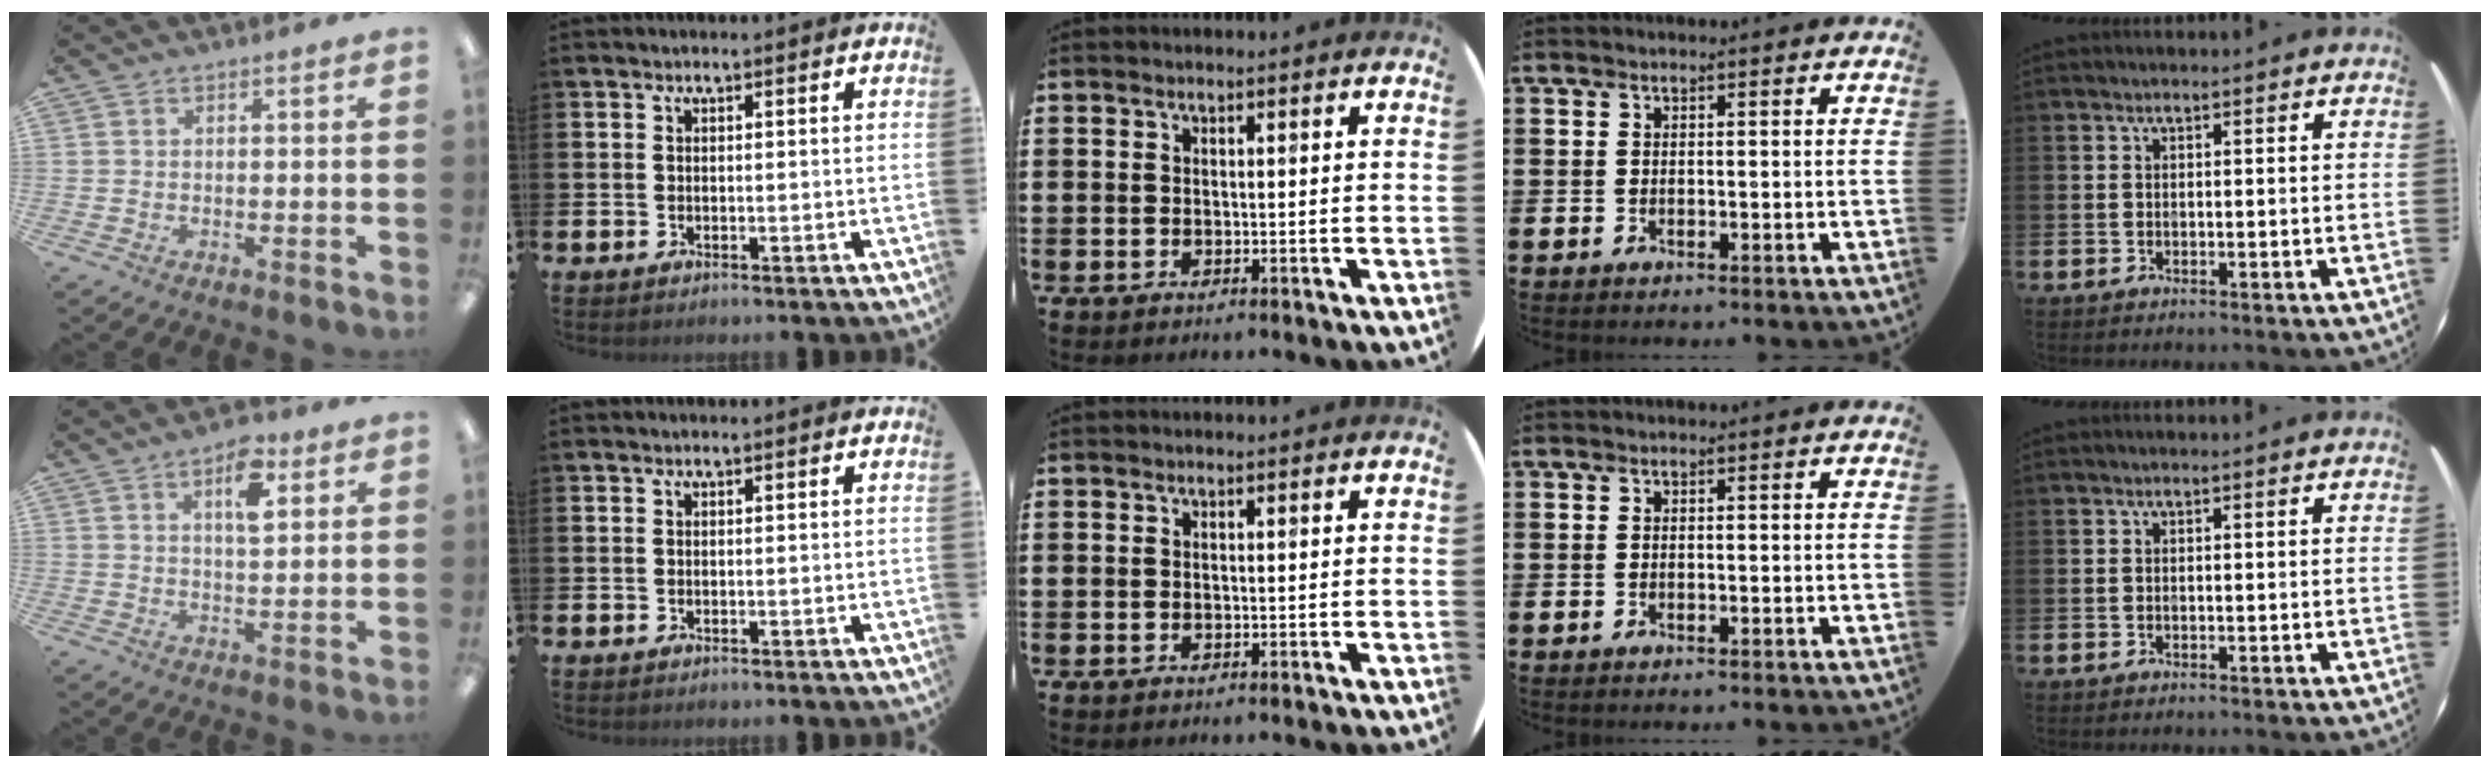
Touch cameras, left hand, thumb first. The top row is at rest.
{"thumb": {"total": 7.8, "force": [4.0, 3.4, 5.8], "torque": [-0.076, -0.011, 0.060]}}